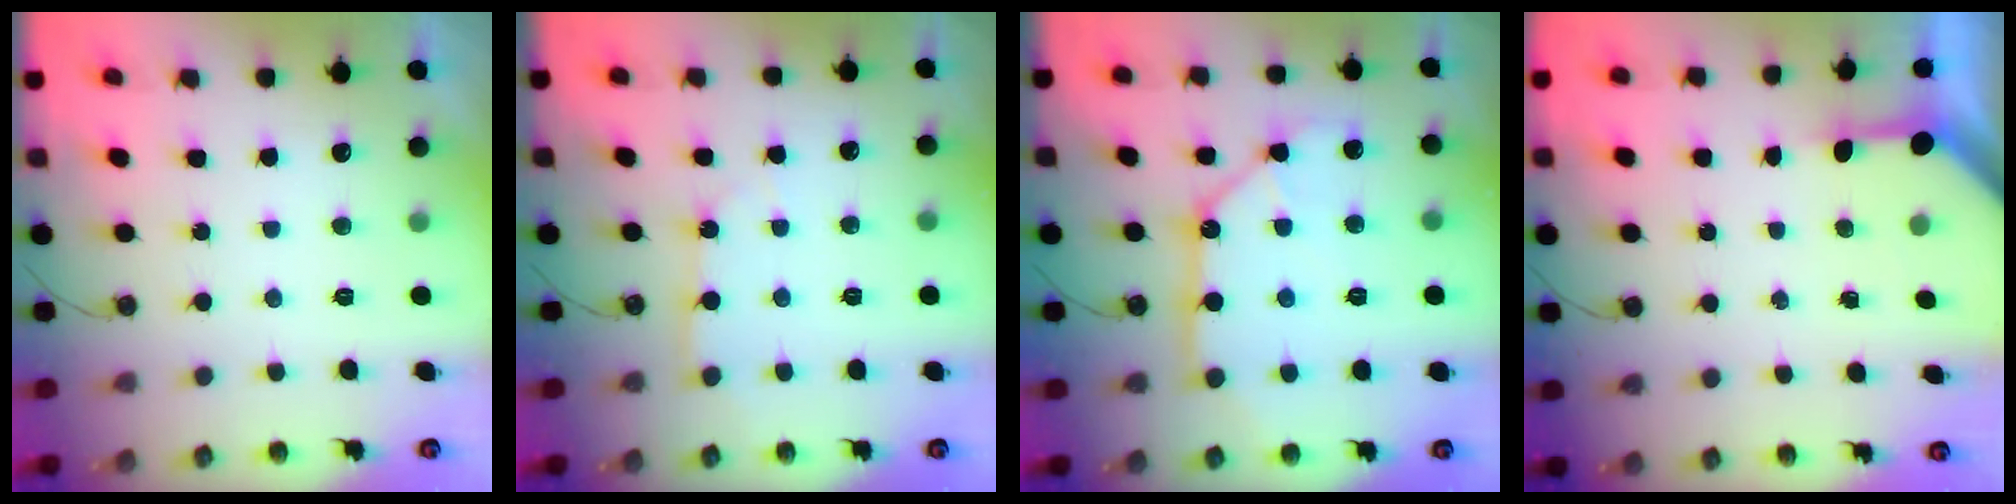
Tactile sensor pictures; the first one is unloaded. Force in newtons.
{"total": 3.7, "press": 3.7, "slide": 0.5}
{"total": 11.8, "press": 11.8, "slide": 1.2}
{"total": 3.4, "press": 3.3, "slide": 0.4}